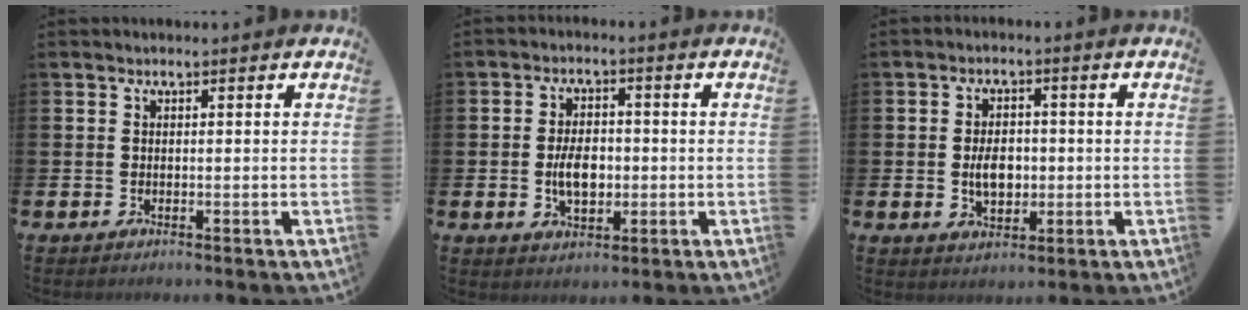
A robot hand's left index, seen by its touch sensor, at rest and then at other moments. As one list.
[{"total": 5.0, "force": [-0.5, 3.0, 4.0], "torque": [-0.051, -0.002, -0.013]}, {"total": 4.4, "force": [-0.3, 2.9, 3.3], "torque": [-0.041, 0.000, -0.011]}]